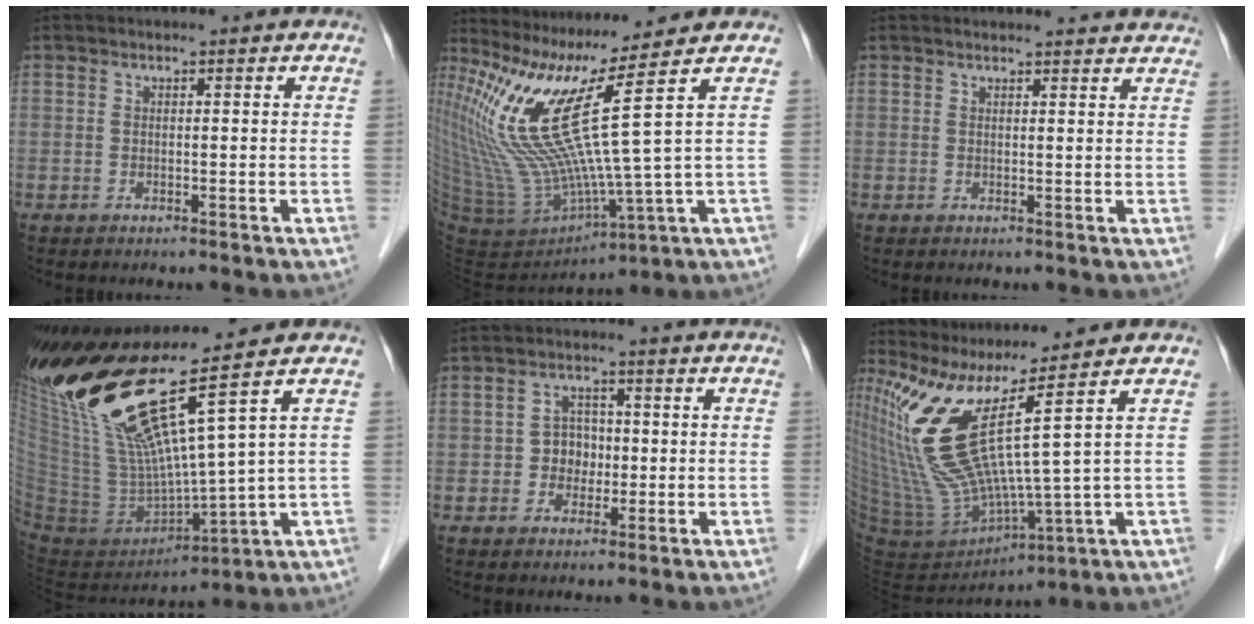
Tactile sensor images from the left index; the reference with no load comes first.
{"total": 14.5, "force": [7.7, -2.9, 11.9], "torque": [-0.237, -0.032, 0.150]}
{"total": 6.7, "force": [6.4, 0.7, 1.6], "torque": [-0.013, 0.011, 0.056]}
{"total": 19.7, "force": [10.8, -0.4, 16.5], "torque": [-0.312, -0.007, 0.200]}
{"total": 3.9, "force": [-0.6, 3.3, 1.8], "torque": [-0.030, 0.012, -0.011]}
{"total": 14.2, "force": [7.1, -1.1, 12.3], "torque": [-0.262, -0.032, 0.145]}